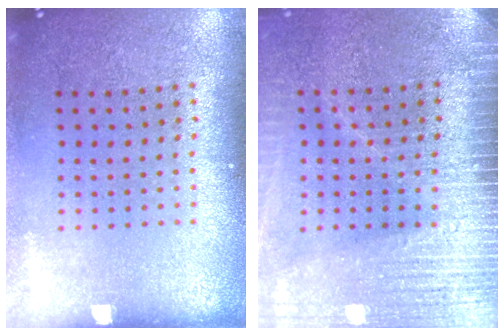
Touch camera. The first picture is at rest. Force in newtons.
{"total": 3.6, "press": 3.1, "slide": 1.9}